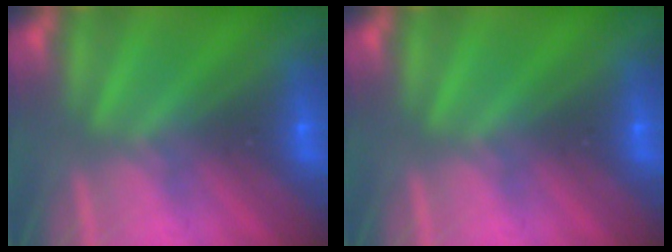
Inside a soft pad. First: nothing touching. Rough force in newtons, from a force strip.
{"total": 0.0}